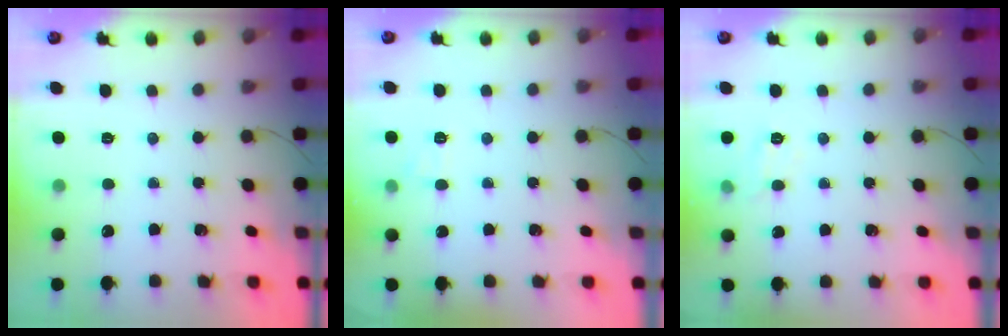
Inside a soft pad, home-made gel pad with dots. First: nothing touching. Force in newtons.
{"total": 5.6, "press": 5.4, "slide": 1.4}
{"total": 7.2, "press": 7.2, "slide": 1.0}